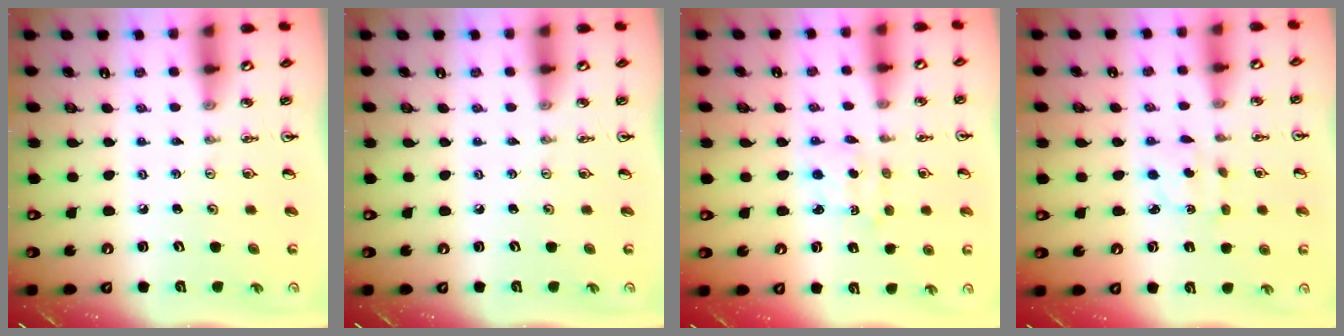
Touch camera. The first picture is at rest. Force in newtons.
{"total": 0.0}
{"total": 2.2, "press": 2.1, "slide": 0.5}
{"total": 2.7, "press": 2.6, "slide": 0.6}